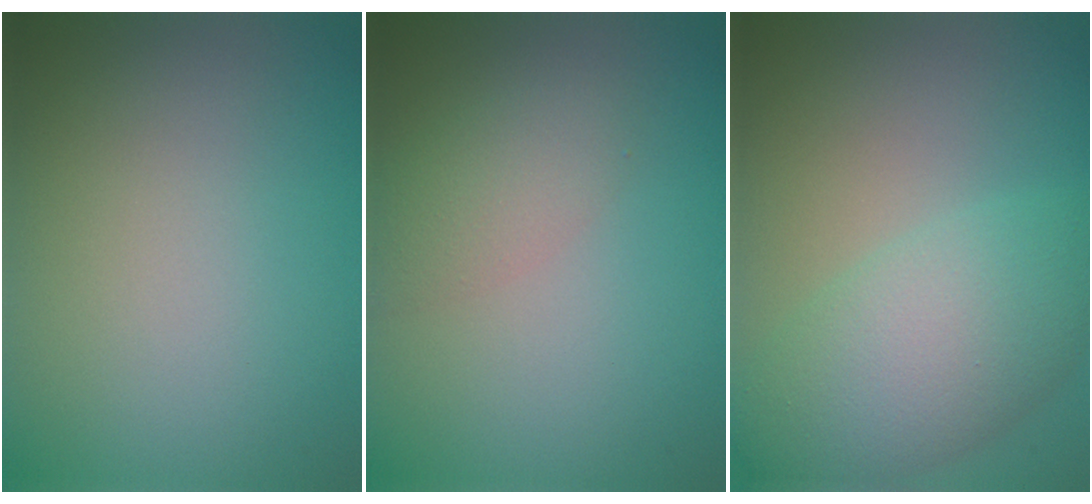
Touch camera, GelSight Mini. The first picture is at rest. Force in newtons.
{"total": 2.4, "press": 2.4, "slide": 0.1}
{"total": 6.3, "press": 6.3, "slide": 0.2}